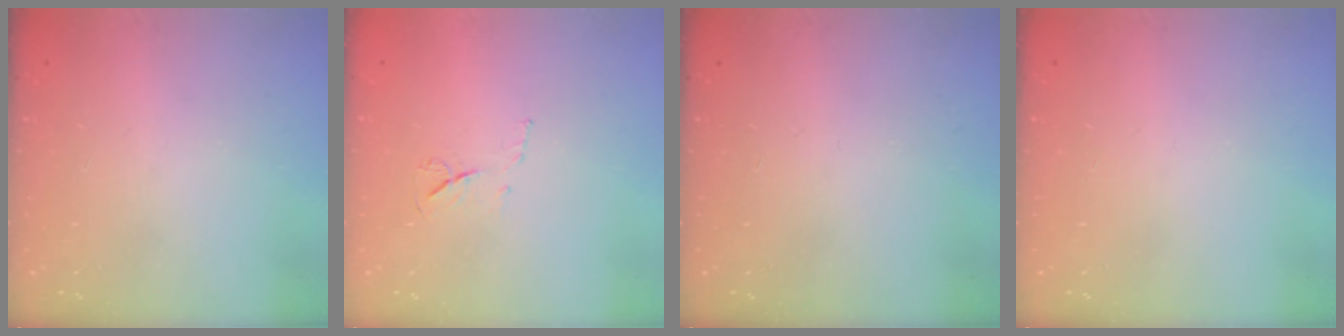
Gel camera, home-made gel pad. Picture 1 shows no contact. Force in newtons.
{"total": 4.7, "press": 4.6, "slide": 0.8}
{"total": 0.0}
{"total": 0.0}